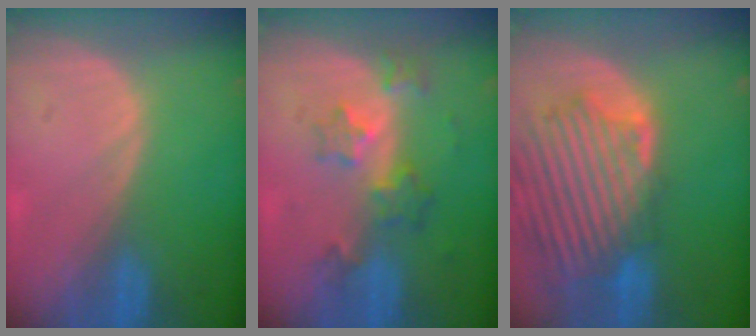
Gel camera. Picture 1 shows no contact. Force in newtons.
{"total": 5.8, "press": 5.3, "slide": 2.3}
{"total": 13.3, "press": 11.6, "slide": 6.4}